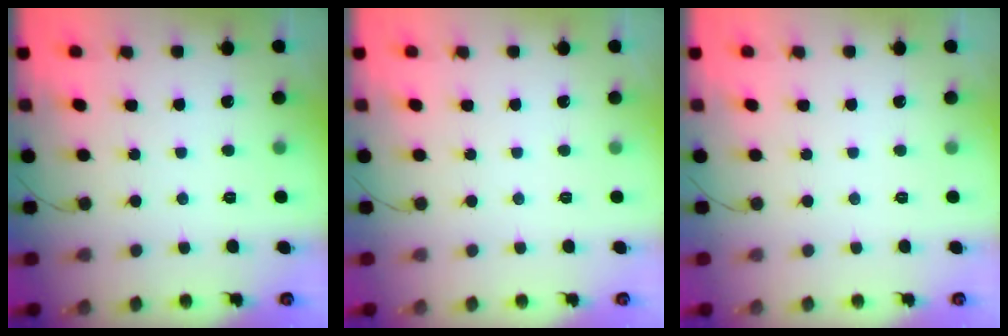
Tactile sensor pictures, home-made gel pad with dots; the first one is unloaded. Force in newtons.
{"total": 0.0}
{"total": 0.0}